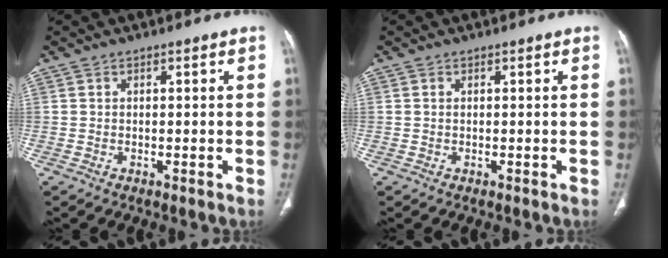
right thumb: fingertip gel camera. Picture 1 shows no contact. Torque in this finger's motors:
{"motor_torque": [0.23, -0.04, -0.07, -0.38, 0.04]}